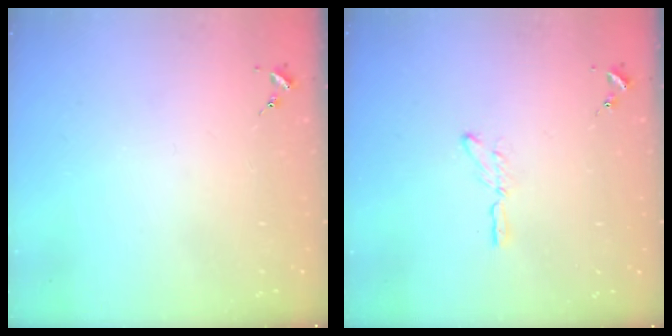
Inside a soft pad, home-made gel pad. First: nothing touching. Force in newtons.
{"total": 2.9, "press": 2.9, "slide": 0.3}